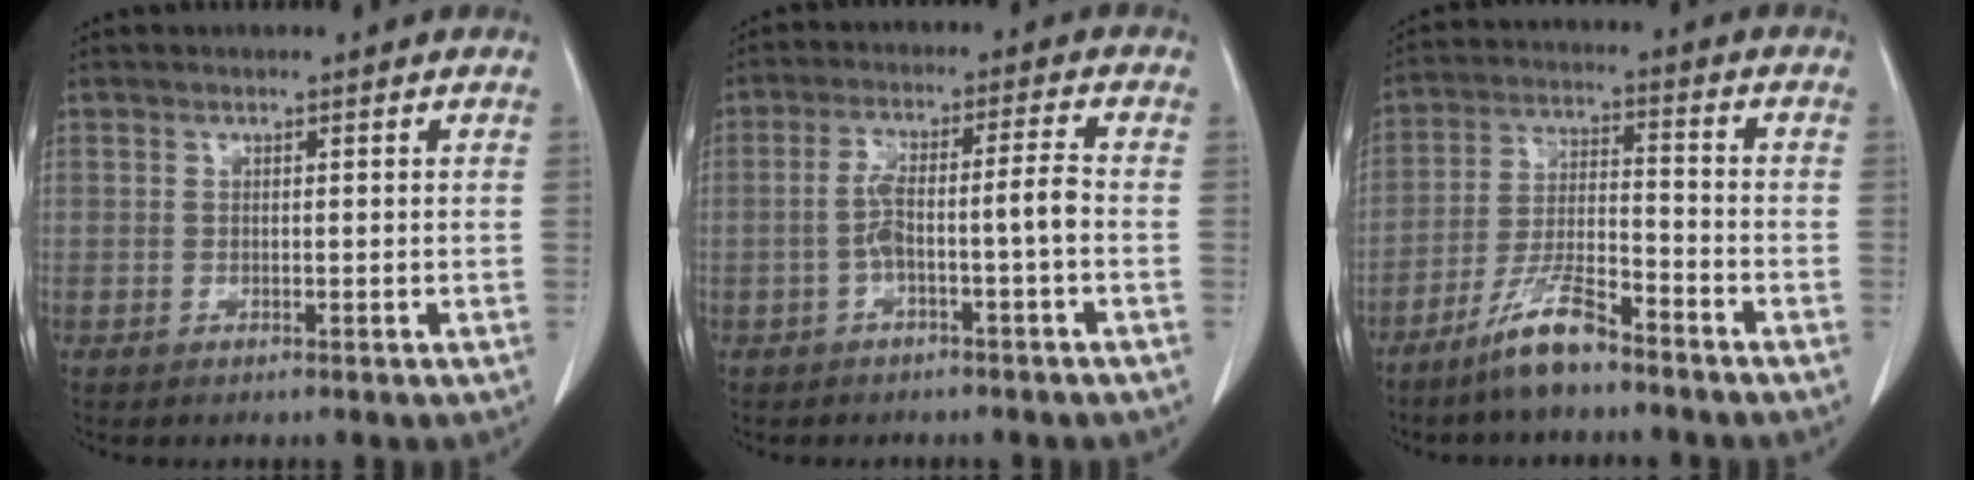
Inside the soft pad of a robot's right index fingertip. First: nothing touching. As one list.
[{"total": 5.8, "force": [-1.8, 0.1, 5.5], "torque": [-0.108, 0.026, -0.026]}, {"total": 8.7, "force": [-6.7, 1.4, 5.3], "torque": [-0.111, -0.013, -0.129]}]